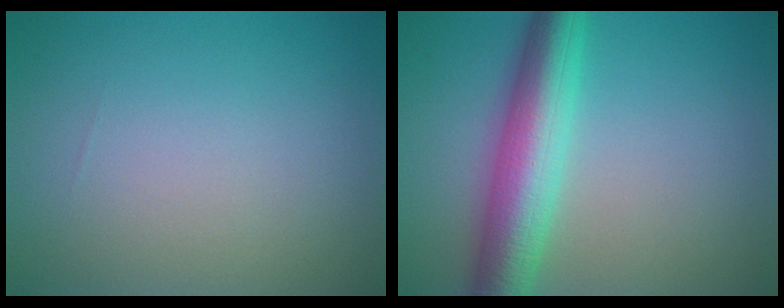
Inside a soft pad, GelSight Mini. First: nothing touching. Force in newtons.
{"total": 7.3, "press": 7.3, "slide": 0.1}